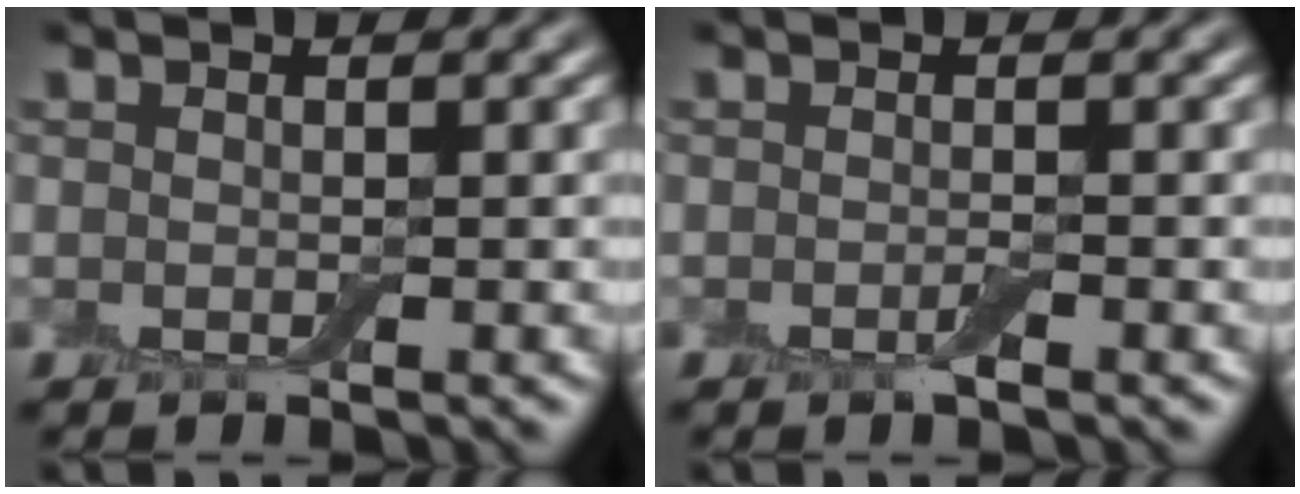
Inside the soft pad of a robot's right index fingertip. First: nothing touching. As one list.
[{"total": 0.7, "force": [-0.4, 0.1, 0.6], "torque": [-0.012, -0.001, -0.008]}]